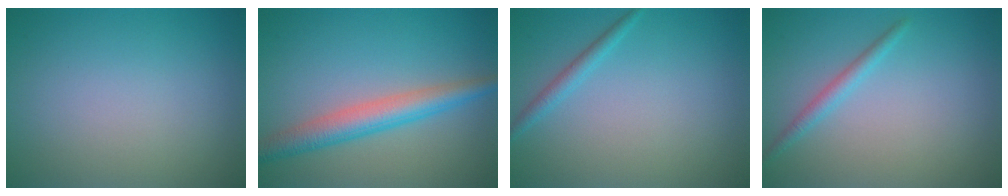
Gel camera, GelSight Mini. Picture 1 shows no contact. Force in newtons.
{"total": 4.3, "press": 4.3, "slide": 0.1}
{"total": 1.4, "press": 1.4, "slide": 0.1}
{"total": 1.6, "press": 1.6, "slide": 0.1}